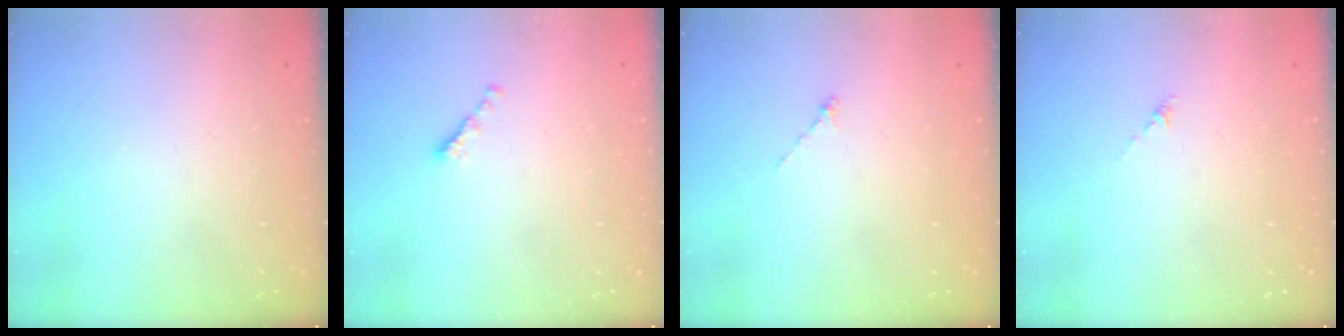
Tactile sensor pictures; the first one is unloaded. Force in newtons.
{"total": 0.0}
{"total": 0.0}
{"total": 0.0}